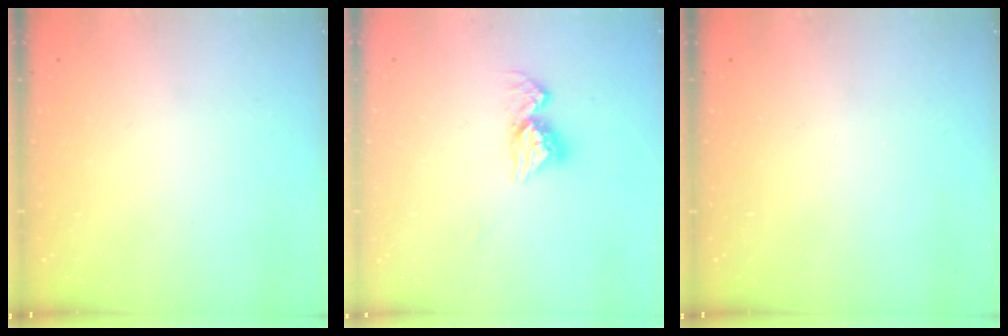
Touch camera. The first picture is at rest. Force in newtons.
{"total": 11.1, "press": 11.0, "slide": 0.9}
{"total": 0.0}